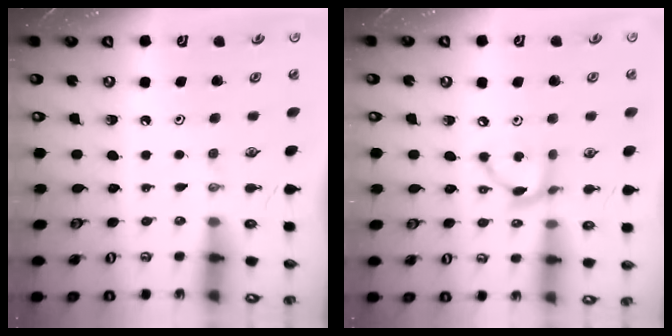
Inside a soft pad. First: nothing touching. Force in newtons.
{"total": 8.5, "press": 8.5, "slide": 0.4}